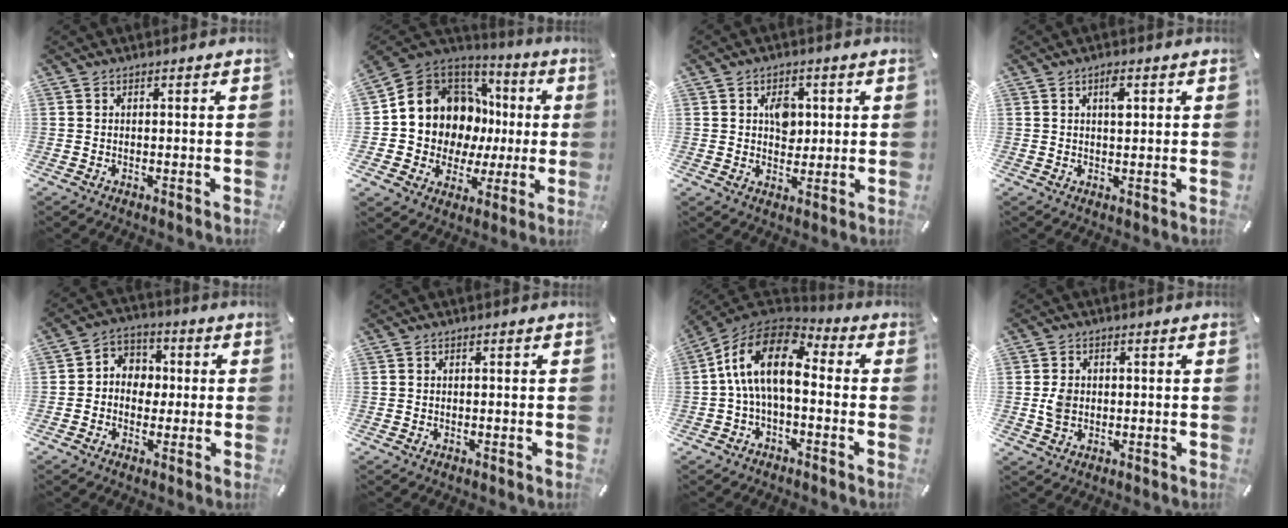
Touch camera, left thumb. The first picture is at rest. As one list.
[{"total": 12.2, "force": [3.9, 11.0, 3.5], "torque": [-0.075, -0.058, 0.091]}, {"total": 5.8, "force": [1.4, 4.6, 3.4], "torque": [-0.034, -0.005, 0.016]}, {"total": 3.1, "force": [1.2, 1.3, 2.5], "torque": [-0.038, 0.000, 0.015]}, {"total": 5.4, "force": [-1.4, 5.1, 1.2], "torque": [-0.025, 0.017, -0.030]}, {"total": 0.0}, {"total": 14.5, "force": [0.9, 8.3, 11.9], "torque": [-0.248, 0.007, 0.012]}, {"total": 3.9, "force": [0.0, 3.2, 2.2], "torque": [-0.039, 0.001, -0.002]}]